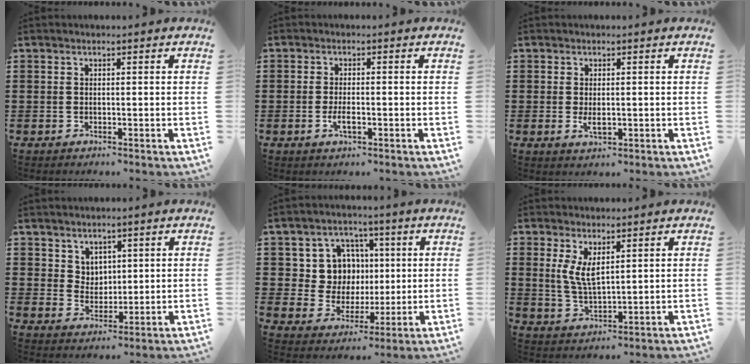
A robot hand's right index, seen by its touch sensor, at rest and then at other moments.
{"total": 2.6, "force": [-0.9, 0.7, 2.3], "torque": [-0.048, -0.005, -0.017]}
{"total": 2.2, "force": [-0.1, 0.8, 2.0], "torque": [-0.039, -0.001, -0.001]}
{"total": 3.8, "force": [2.5, 2.8, 0.5], "torque": [-0.022, 0.007, 0.048]}
{"total": 9.0, "force": [1.8, 8.1, 3.3], "torque": [-0.087, 0.014, 0.038]}
{"total": 4.8, "force": [1.9, 1.9, 3.9], "torque": [-0.089, -0.002, 0.032]}